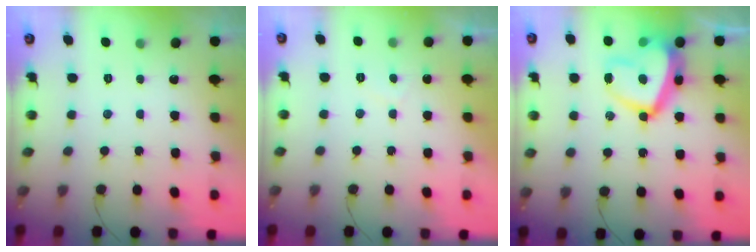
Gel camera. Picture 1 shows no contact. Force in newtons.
{"total": 0.9, "press": 0.6, "slide": 0.7}
{"total": 17.1, "press": 17.1, "slide": 1.6}